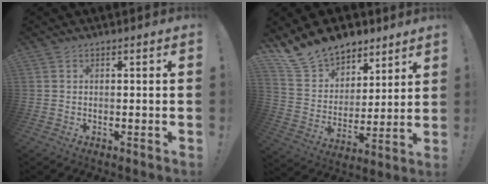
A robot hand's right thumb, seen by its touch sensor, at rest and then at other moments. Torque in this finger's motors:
{"motor_torque": [0.08, 0.14, 0.86, 0.84, 0.01]}